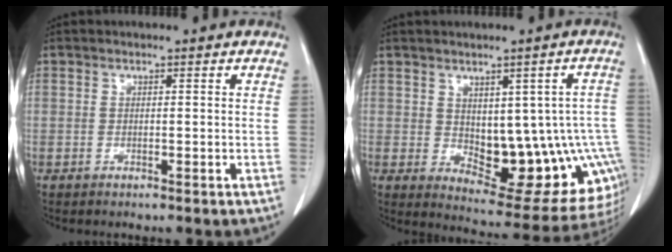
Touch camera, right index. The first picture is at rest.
{"total": 17.6, "force": [-2.2, 8.2, 15.4], "torque": [-0.136, 0.014, -0.003]}